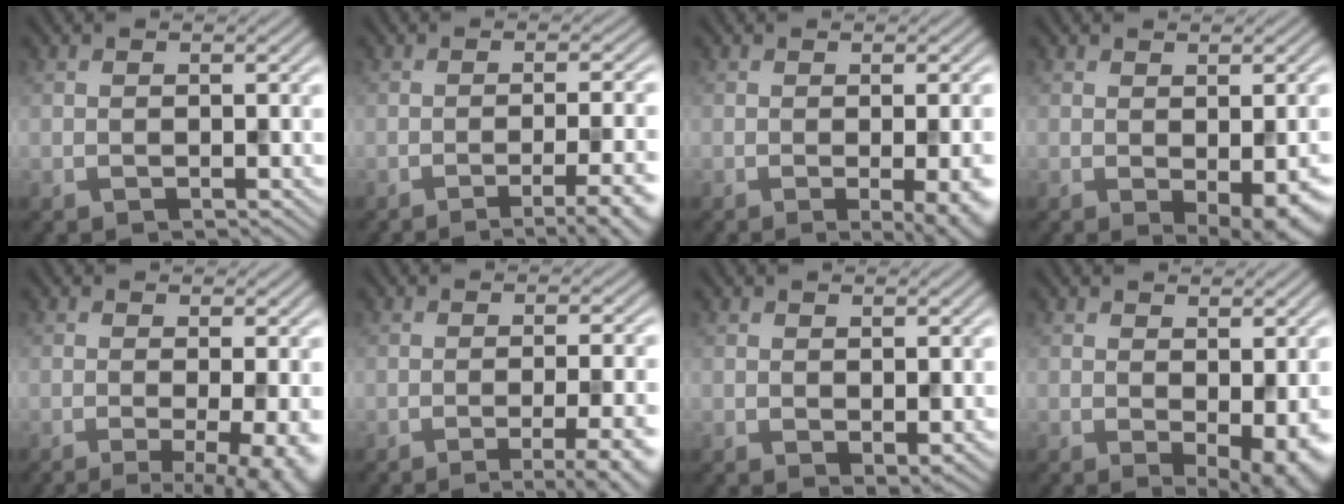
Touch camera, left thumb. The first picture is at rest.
{"total": 7.0, "force": [-3.5, 1.4, 5.9], "torque": [-0.080, 0.004, -0.048]}
{"total": 7.6, "force": [-1.8, 2.3, 6.9], "torque": [-0.074, -0.009, -0.008]}
{"total": 5.4, "force": [-1.6, 1.9, 4.9], "torque": [-0.063, -0.016, -0.008]}
{"total": 7.4, "force": [-1.9, 1.8, 6.9], "torque": [-0.092, -0.011, -0.023]}
{"total": 7.8, "force": [-3.4, 1.9, 6.7], "torque": [-0.079, 0.010, -0.044]}
{"total": 1.7, "force": [0.4, 0.8, 1.4], "torque": [-0.023, -0.008, 0.011]}
{"total": 4.9, "force": [-0.1, 1.8, 4.6], "torque": [-0.065, -0.012, 0.007]}